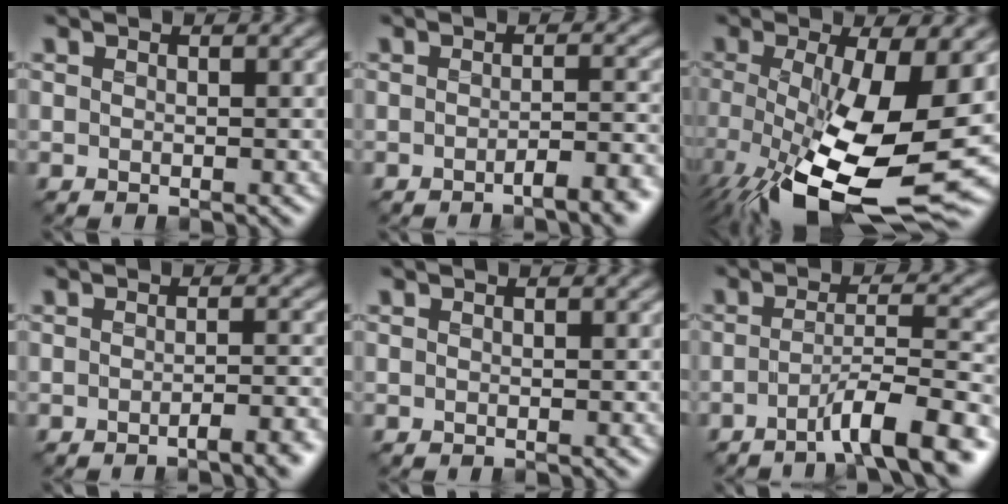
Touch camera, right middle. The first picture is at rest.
{"total": 3.3, "force": [-2.1, 0.8, 2.4], "torque": [-0.032, 0.001, -0.038]}
{"total": 13.5, "force": [-3.8, 4.7, 12.1], "torque": [-0.228, -0.048, -0.058]}
{"total": 2.8, "force": [-1.8, 0.6, 2.0], "torque": [-0.027, 0.000, -0.033]}
{"total": 0.0}
{"total": 6.4, "force": [-3.8, 0.9, 5.1], "torque": [-0.076, 0.009, -0.068]}